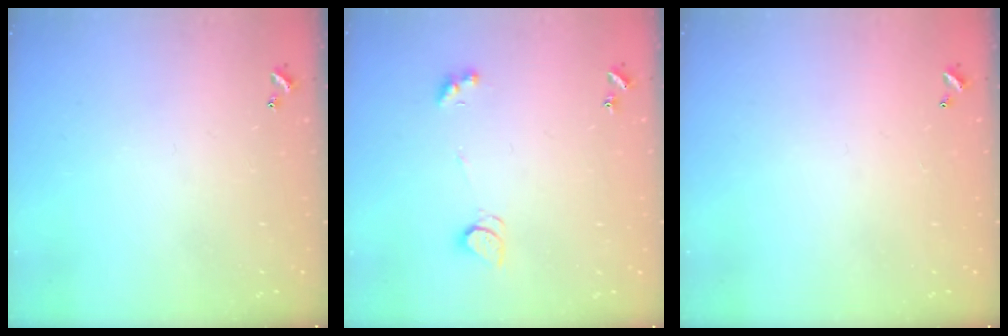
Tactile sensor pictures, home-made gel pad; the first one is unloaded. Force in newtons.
{"total": 2.5, "press": 2.4, "slide": 0.5}
{"total": 2.8, "press": 2.8, "slide": 0.1}